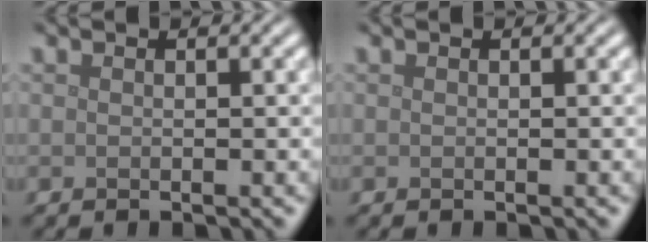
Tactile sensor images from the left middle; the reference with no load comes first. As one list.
[{"total": 0.0}]